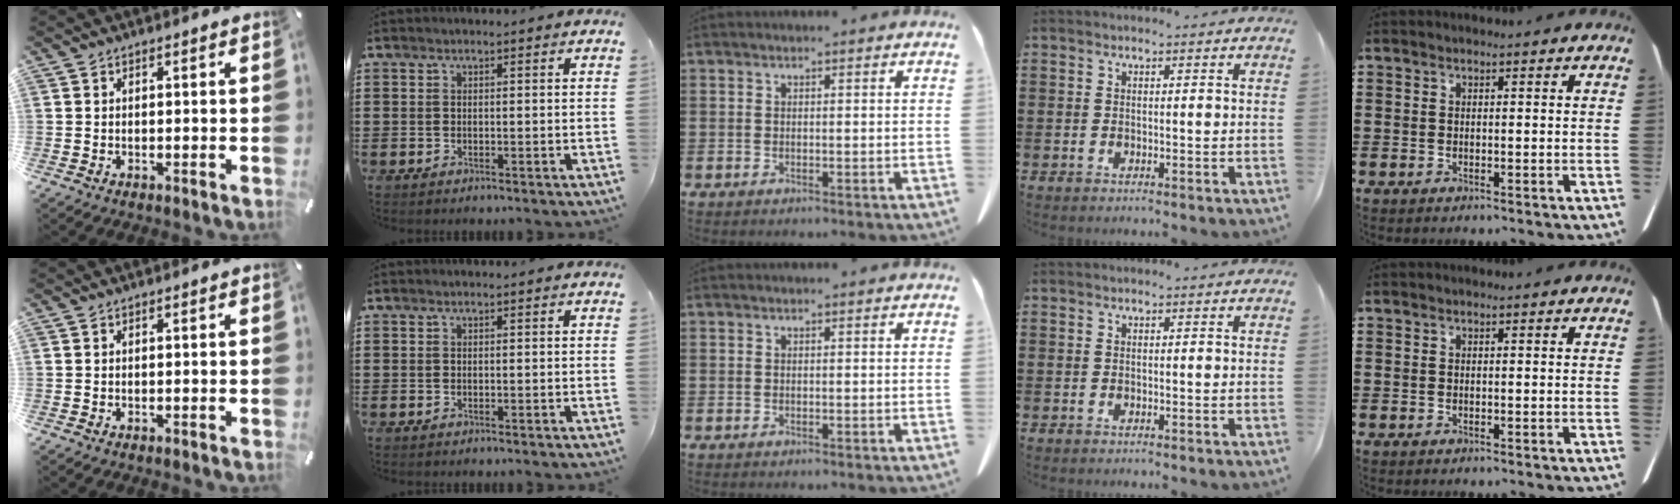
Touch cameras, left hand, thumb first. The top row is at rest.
{}